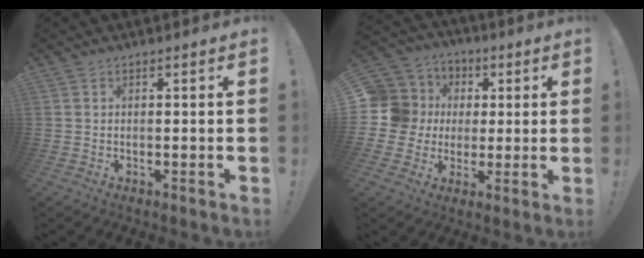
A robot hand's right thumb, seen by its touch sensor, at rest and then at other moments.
{"total": 12.5, "force": [1.5, 11.7, 4.0], "torque": [-0.074, -0.005, 0.046]}